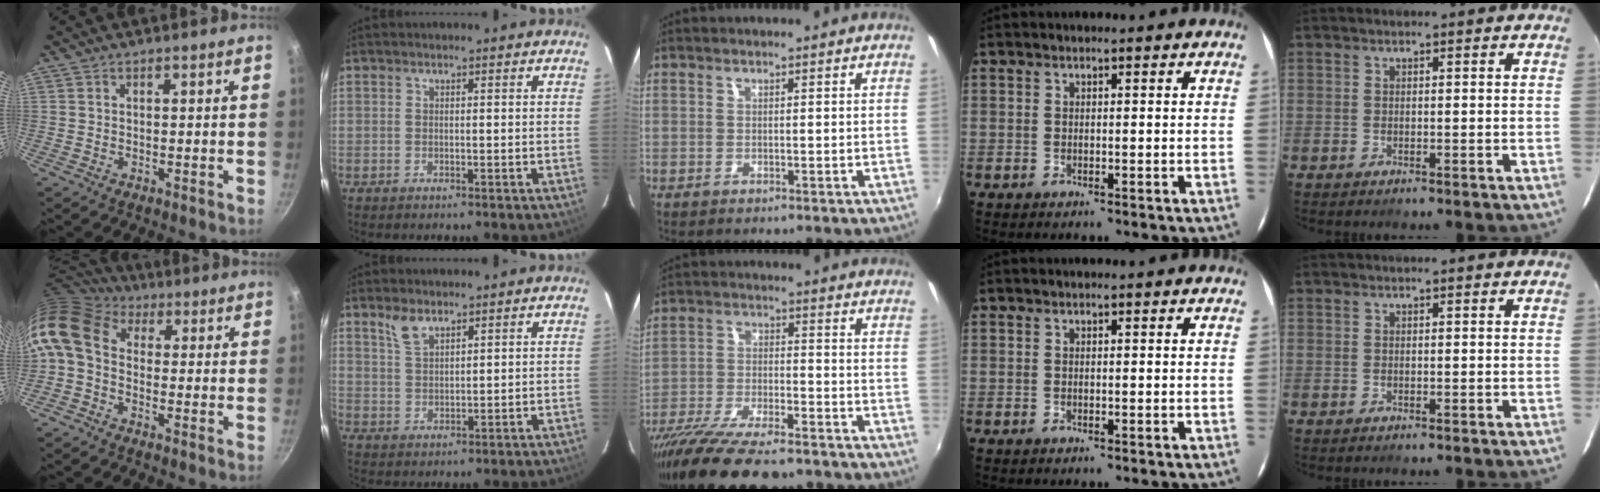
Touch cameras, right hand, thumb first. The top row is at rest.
{"thumb": {"total": 12.0, "force": [0.6, 8.8, 8.2], "torque": [-0.174, 0.031, -0.009]}, "index": {"total": 4.1, "force": [3.0, 1.7, 2.2], "torque": [-0.042, 0.002, 0.062]}, "middle": {"total": 19.6, "force": [-16.2, 4.5, 10.1], "torque": [-0.202, -0.046, -0.268]}}